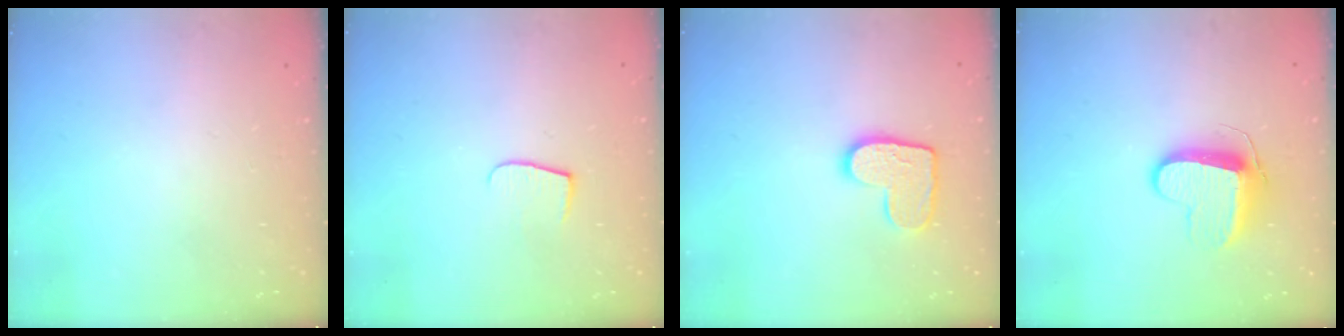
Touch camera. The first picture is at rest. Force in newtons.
{"total": 4.9, "press": 4.9, "slide": 0.5}
{"total": 10.7, "press": 10.7, "slide": 0.5}
{"total": 9.9, "press": 9.9, "slide": 0.3}